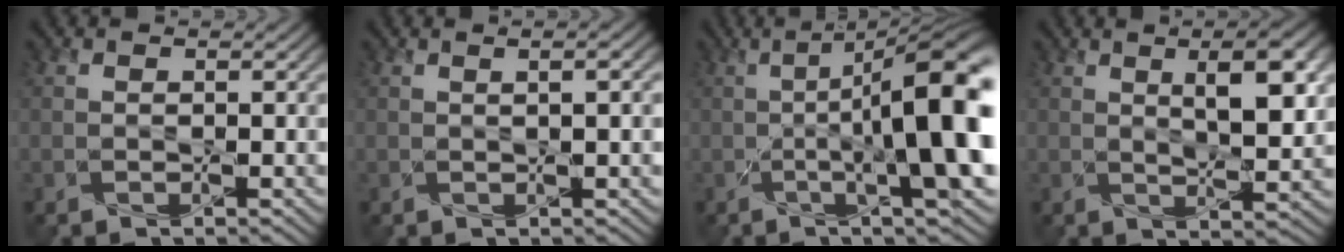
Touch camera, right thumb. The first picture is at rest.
{"total": 2.6, "force": [0.6, 0.3, 2.5], "torque": [-0.032, 0.006, 0.008]}
{"total": 13.6, "force": [-0.3, 3.2, 13.2], "torque": [-0.175, 0.006, -0.008]}
{"total": 6.7, "force": [2.3, 2.1, 6.0], "torque": [-0.089, 0.007, 0.030]}